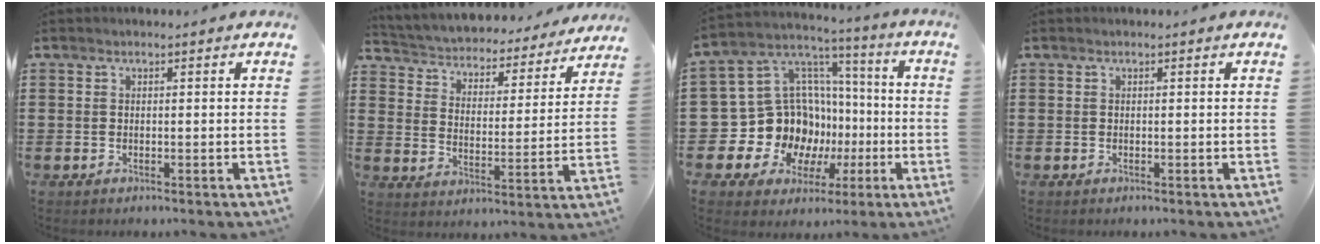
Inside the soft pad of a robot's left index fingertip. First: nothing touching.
{"total": 3.1, "force": [3.1, 0.6, 0.0], "torque": [-0.022, -0.032, 0.042]}
{"total": 14.0, "force": [-2.6, 12.9, 4.7], "torque": [-0.129, -0.024, -0.018]}
{"total": 0.0}